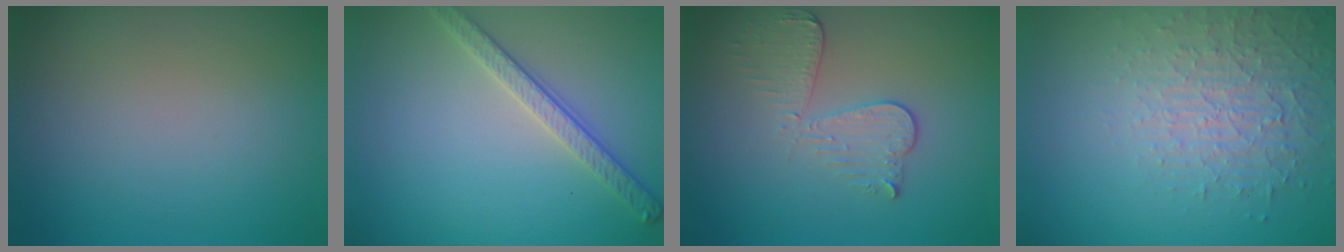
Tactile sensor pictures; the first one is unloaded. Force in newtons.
{"total": 2.8, "press": 2.7, "slide": 0.8}
{"total": 3.3, "press": 3.0, "slide": 1.5}
{"total": 4.8, "press": 3.5, "slide": 3.3}